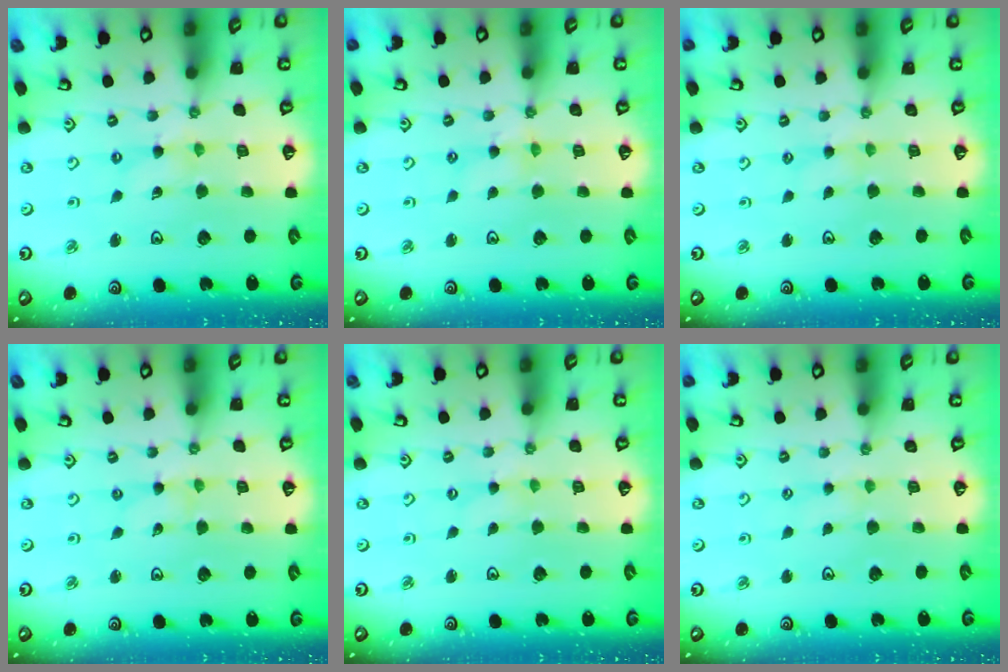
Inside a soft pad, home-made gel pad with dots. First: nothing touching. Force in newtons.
{"total": 1.7, "press": 1.7, "slide": 0.2}
{"total": 0.9, "press": 0.8, "slide": 0.2}
{"total": 0.0}
{"total": 0.0}
{"total": 1.7, "press": 1.7, "slide": 0.4}